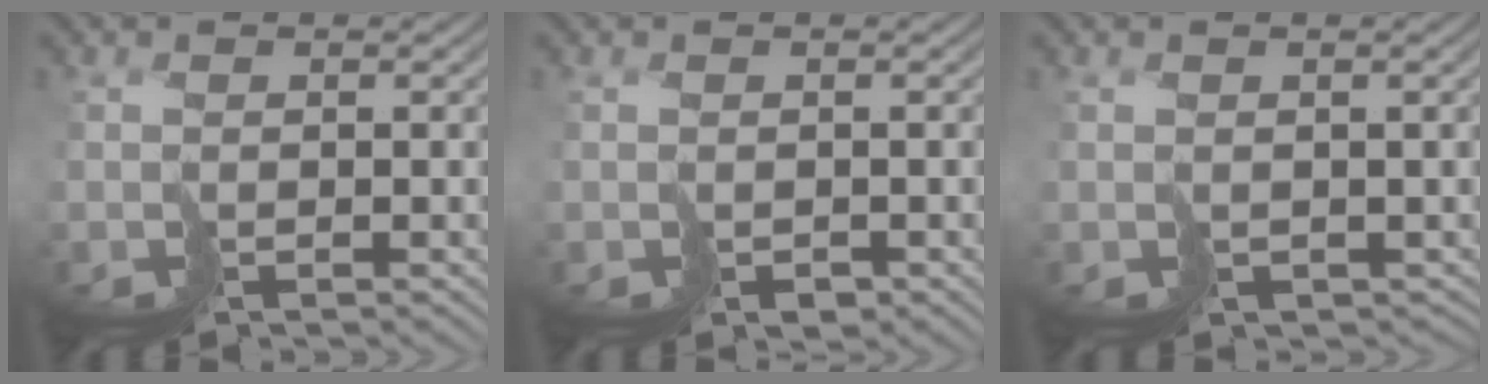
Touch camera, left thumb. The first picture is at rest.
{"total": 1.0, "force": [-0.4, 0.7, 0.5], "torque": [-0.011, -0.007, -0.007]}
{"total": 1.4, "force": [0.2, 1.3, 0.6], "torque": [-0.020, -0.008, 0.005]}